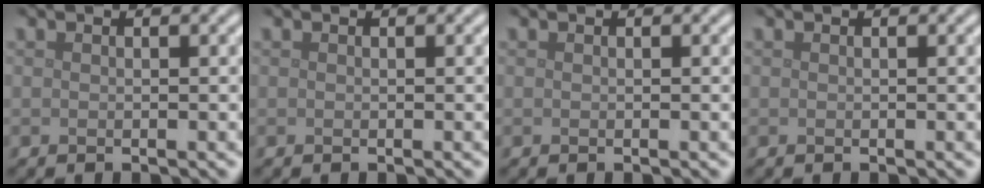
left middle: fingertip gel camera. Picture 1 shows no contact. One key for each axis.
{"total": 0.0}
{"total": 0.0}
{"total": 0.0}